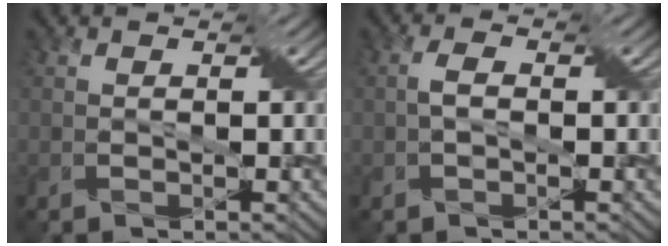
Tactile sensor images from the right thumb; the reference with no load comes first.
{"total": 1.6, "force": [-0.2, 0.8, 1.3], "torque": [-0.031, 0.008, -0.005]}